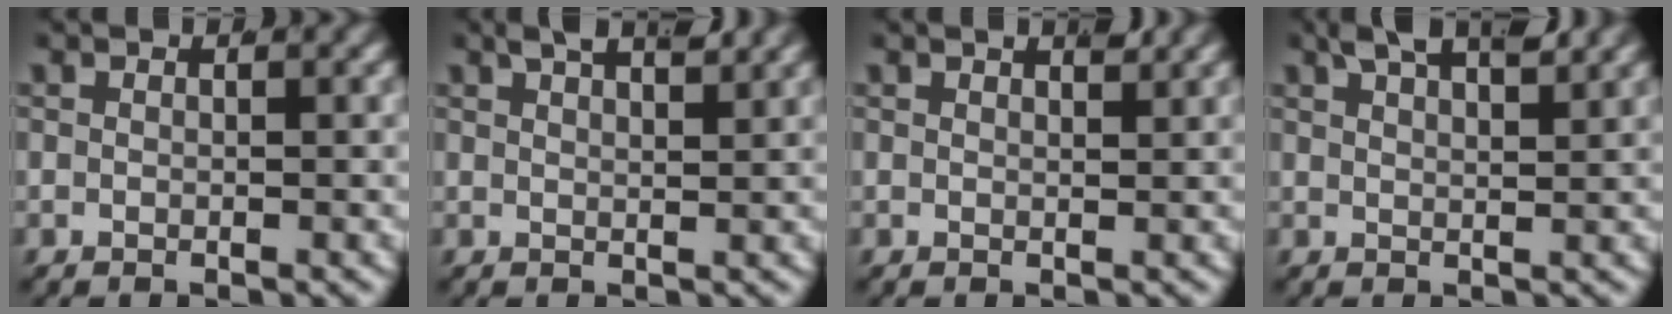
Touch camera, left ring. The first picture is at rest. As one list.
[{"total": 3.7, "force": [3.0, 0.5, 2.1], "torque": [-0.026, 0.002, 0.049]}, {"total": 1.2, "force": [1.0, -0.3, 0.7], "torque": [-0.001, -0.002, 0.018]}, {"total": 4.7, "force": [3.6, 0.9, 2.8], "torque": [-0.040, 0.003, 0.060]}]